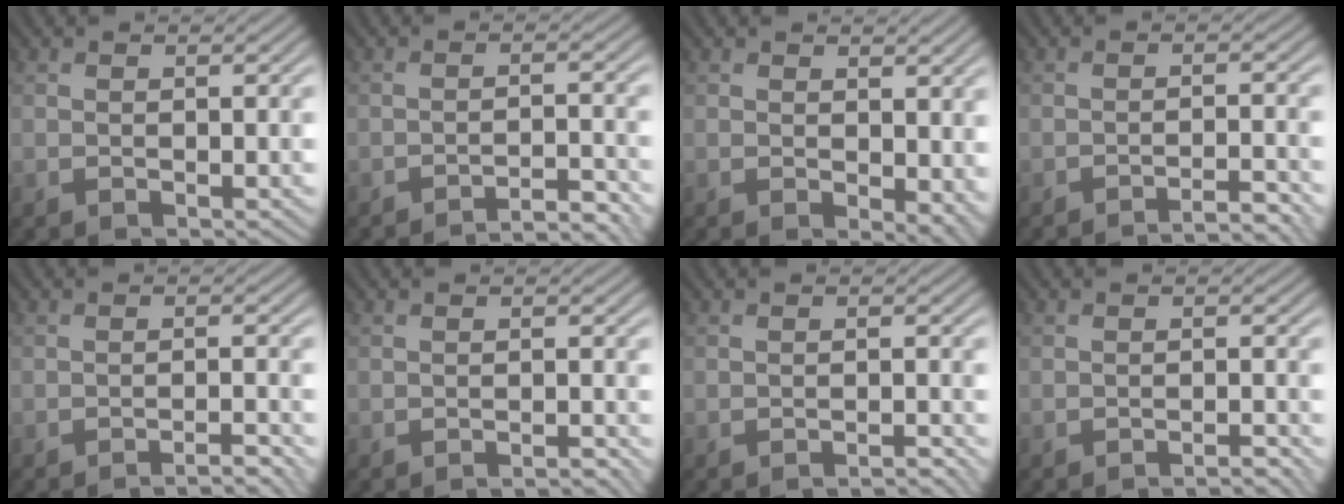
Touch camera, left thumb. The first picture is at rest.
{"total": 4.4, "force": [-3.9, 0.3, 2.1], "torque": [-0.028, 0.019, -0.064]}
{"total": 4.2, "force": [0.1, 2.3, 3.5], "torque": [-0.044, -0.010, 0.012]}
{"total": 4.0, "force": [-3.3, 0.3, 2.3], "torque": [-0.030, 0.017, -0.060]}
{"total": 3.3, "force": [-2.7, 0.2, 1.9], "torque": [-0.022, 0.014, -0.051]}
{"total": 1.6, "force": [-1.3, 0.2, 0.8], "torque": [-0.004, 0.008, -0.026]}
{"total": 1.9, "force": [-1.6, 0.2, 0.9], "torque": [-0.005, 0.009, -0.031]}
{"total": 2.4, "force": [-2.0, 0.2, 1.3], "torque": [-0.013, 0.010, -0.039]}